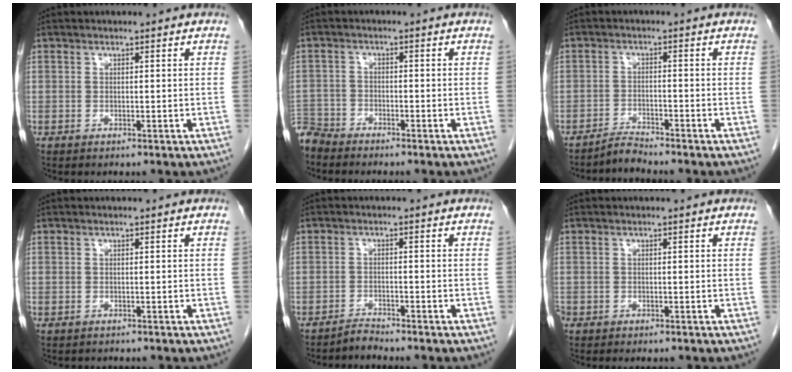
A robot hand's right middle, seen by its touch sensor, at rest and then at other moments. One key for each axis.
{"total": 4.6, "fx": -4.5, "fy": 0.9, "fz": -0.2, "tx": 0.009, "ty": -0.009, "tz": -0.091}
{"total": 2.5, "fx": -2.4, "fy": -0.6, "fz": -0.2, "tx": 0.007, "ty": -0.015, "tz": -0.045}
{"total": 0.8, "fx": -0.7, "fy": 0.3, "fz": 0.1, "tx": -0.009, "ty": 0.000, "tz": -0.011}
{"total": 1.8, "fx": -1.7, "fy": -0.3, "fz": -0.3, "tx": 0.011, "ty": -0.007, "tz": -0.031}
{"total": 1.1, "fx": -0.9, "fy": 0.6, "fz": 0.2, "tx": -0.006, "ty": 0.001, "tz": -0.015}